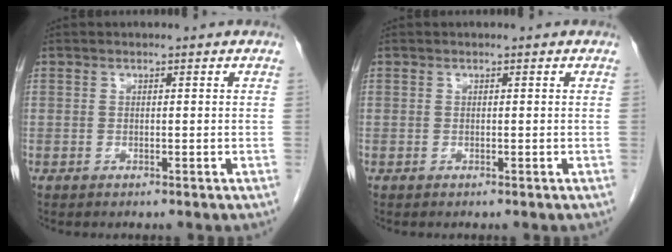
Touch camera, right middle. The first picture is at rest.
{"total": 0.0}